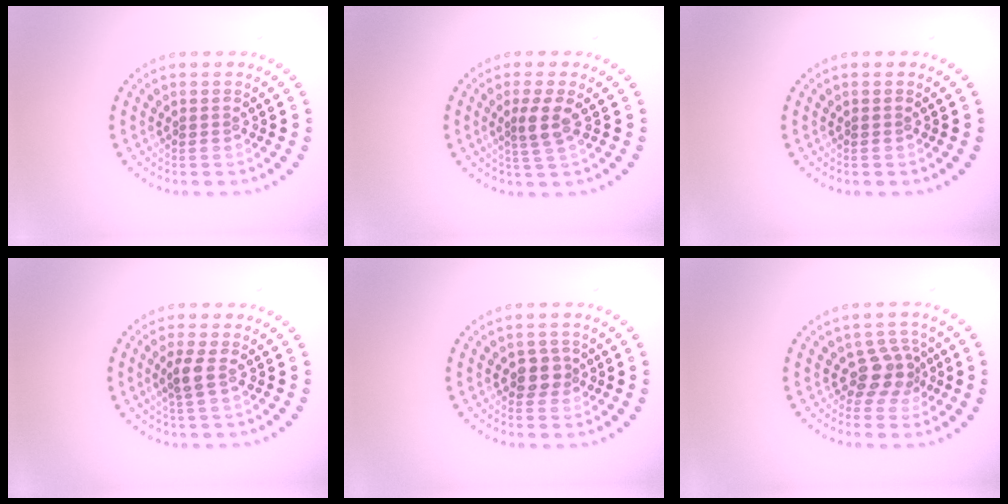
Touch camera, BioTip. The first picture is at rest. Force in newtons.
{"total": 2.2, "press": 1.8, "slide": 1.2}
{"total": 0.0}
{"total": 1.5, "press": 1.2, "slide": 0.9}
{"total": 2.0, "press": 1.7, "slide": 0.9}
{"total": 2.9, "press": 2.2, "slide": 1.9}